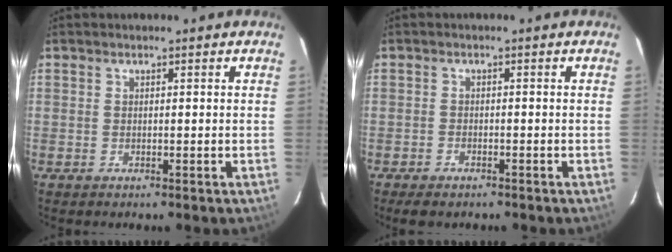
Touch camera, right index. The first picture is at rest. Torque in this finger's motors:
{"motor_torque": [-0.19, -0.15, -0.45, -0.14]}